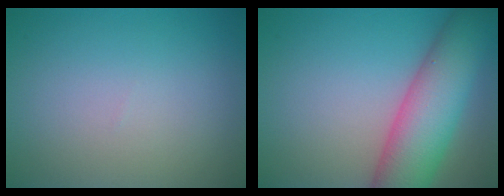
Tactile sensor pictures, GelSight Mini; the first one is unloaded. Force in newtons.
{"total": 9.0, "press": 9.0, "slide": 0.3}